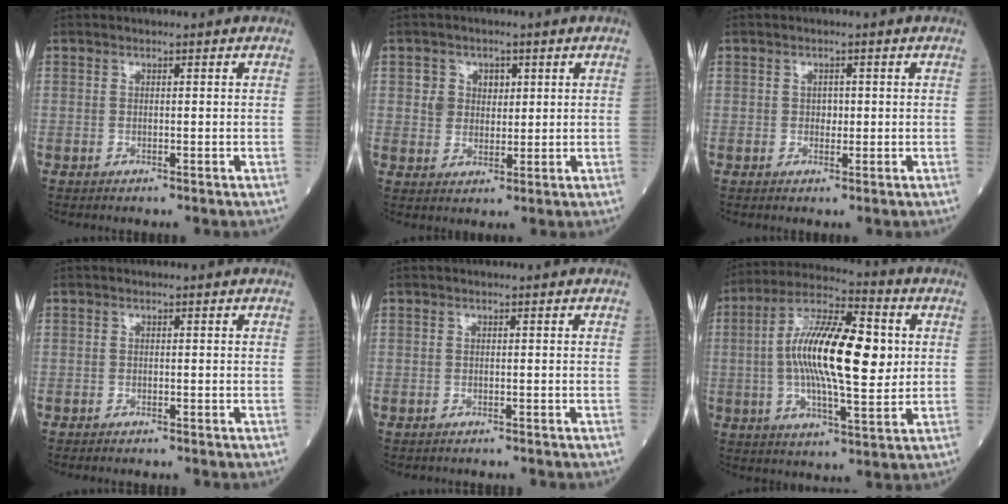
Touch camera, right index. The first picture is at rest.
{"total": 4.1, "force": [1.3, 3.7, 1.2], "torque": [-0.013, 0.008, 0.019]}
{"total": 1.2, "force": [0.0, 0.9, 0.7], "torque": [-0.008, 0.002, -0.001]}
{"total": 0.9, "force": [-0.9, 0.1, 0.3], "torque": [-0.004, -0.001, -0.013]}
{"total": 1.0, "force": [-1.0, 0.3, -0.1], "torque": [-0.001, 0.001, -0.018]}
{"total": 17.4, "force": [1.4, 4.6, 16.7], "torque": [-0.306, 0.017, 0.018]}